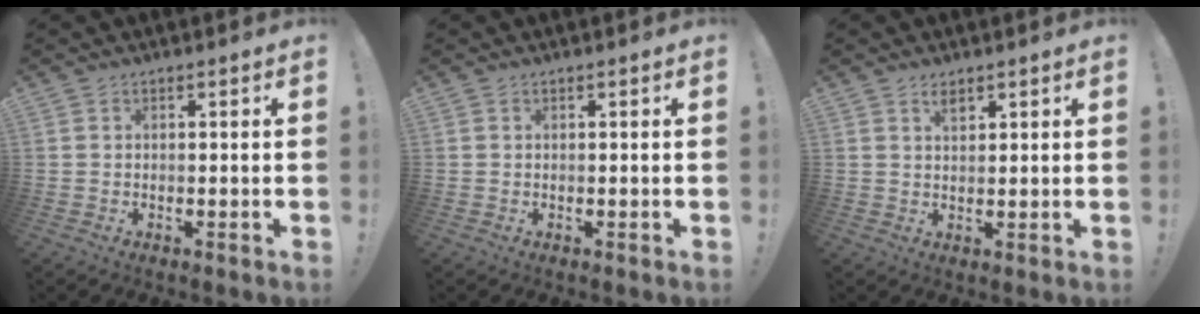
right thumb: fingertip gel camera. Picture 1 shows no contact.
{"total": 0.0}
{"total": 2.5, "force": [2.0, 1.0, 1.2], "torque": [-0.003, -0.012, 0.031]}